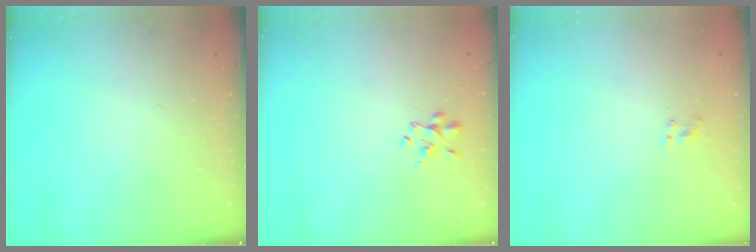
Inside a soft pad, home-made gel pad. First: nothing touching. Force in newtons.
{"total": 2.9, "press": 2.8, "slide": 0.9}
{"total": 1.5, "press": 1.3, "slide": 0.8}